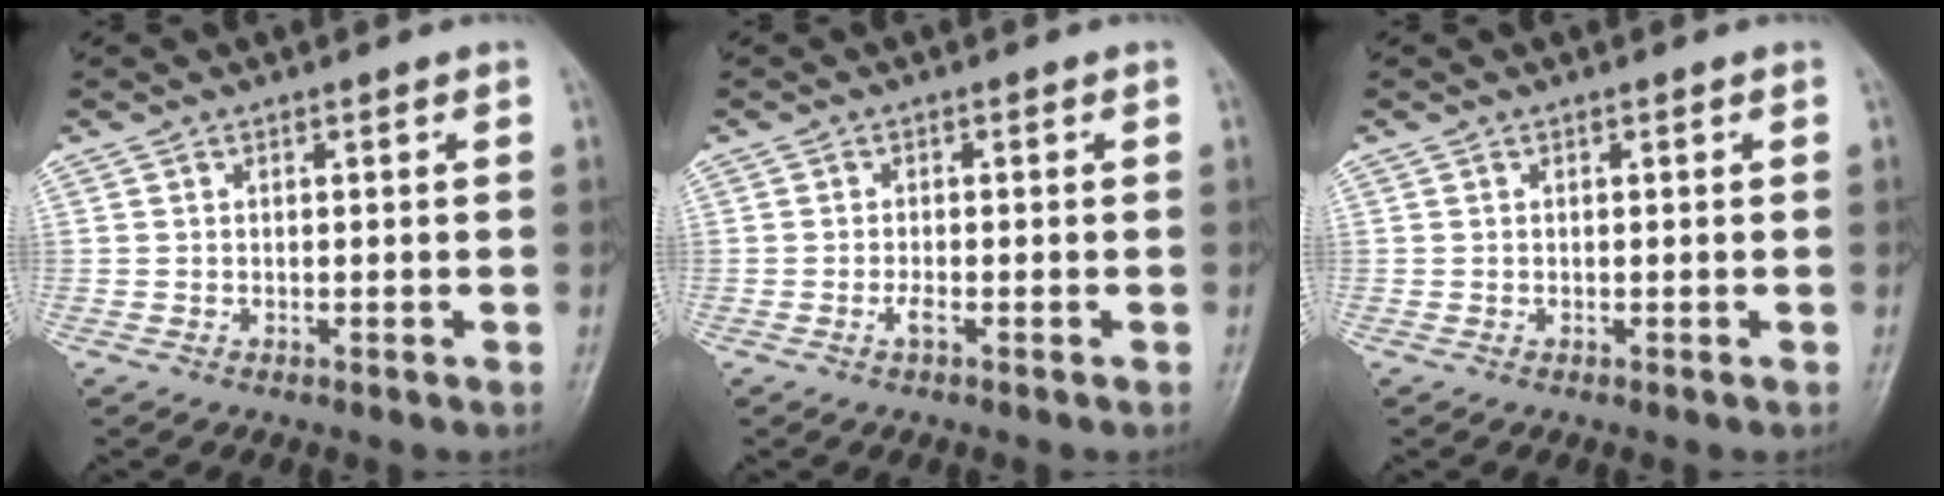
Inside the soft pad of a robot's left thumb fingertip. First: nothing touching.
{"total": 1.5, "force": [-0.7, 0.4, 1.2], "torque": [-0.025, -0.001, -0.015]}
{"total": 0.0}